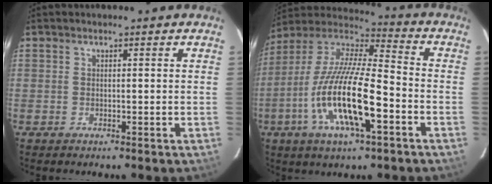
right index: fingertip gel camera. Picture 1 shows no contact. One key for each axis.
{"total": 20.0, "fx": -7.1, "fy": 5.2, "fz": 18.0, "tx": -0.350, "ty": -0.024, "tz": -0.139}